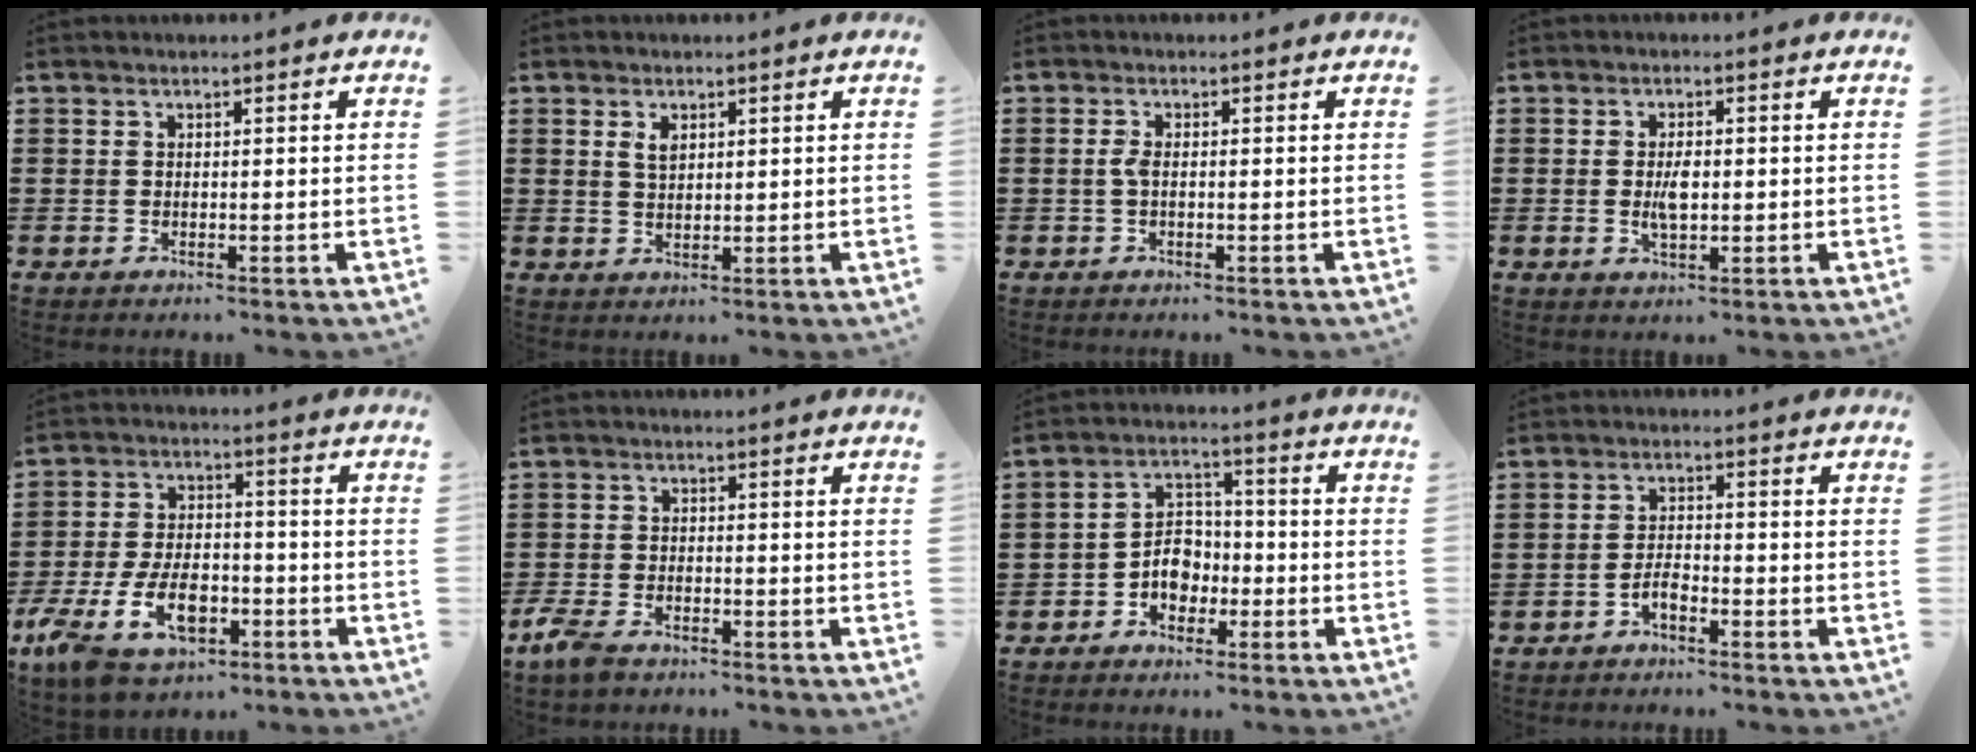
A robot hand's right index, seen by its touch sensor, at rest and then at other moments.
{"total": 2.0, "force": [1.0, 1.0, 1.4], "torque": [-0.032, 0.004, 0.018]}
{"total": 1.8, "force": [-0.3, 0.5, 1.7], "torque": [-0.040, -0.001, -0.008]}
{"total": 3.5, "force": [-0.1, 1.5, 3.2], "torque": [-0.067, 0.001, -0.004]}
{"total": 10.9, "force": [-5.1, 5.8, 7.6], "torque": [-0.174, 0.004, -0.094]}
{"total": 3.0, "force": [-2.4, 1.2, 1.3], "torque": [-0.046, -0.001, -0.053]}
{"total": 4.8, "force": [-1.9, 3.7, 2.5], "torque": [-0.044, 0.009, -0.040]}
{"total": 2.2, "force": [-1.7, 0.6, 1.4], "torque": [-0.027, 0.006, -0.033]}